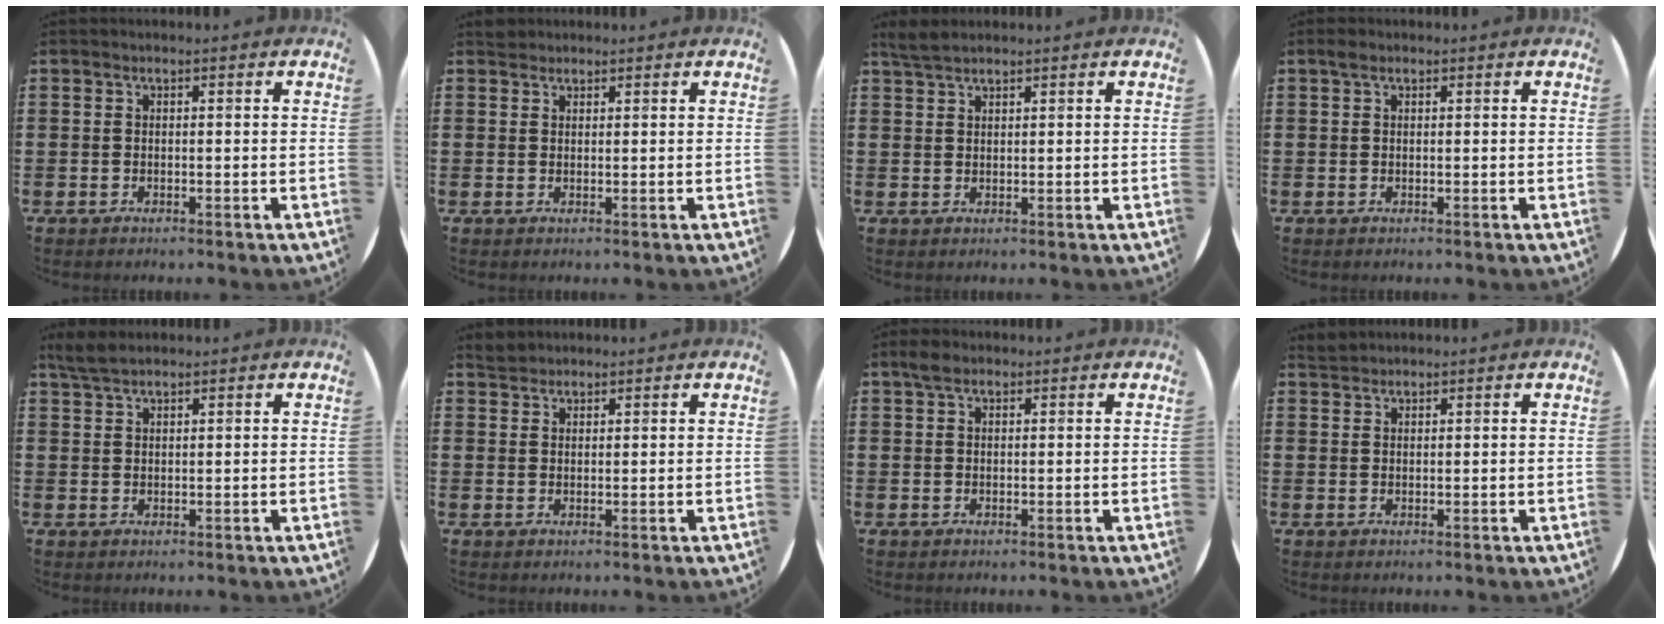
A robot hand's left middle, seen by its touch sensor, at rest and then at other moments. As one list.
[{"total": 1.2, "force": [1.1, 0.4, -0.1], "torque": [0.009, 0.000, 0.020]}, {"total": 2.2, "force": [2.0, 0.5, 0.8], "torque": [-0.018, 0.006, 0.038]}, {"total": 0.8, "force": [0.6, 0.5, 0.3], "torque": [0.002, 0.002, 0.009]}, {"total": 3.0, "force": [2.6, 0.7, 1.3], "torque": [-0.029, 0.007, 0.049]}, {"total": 1.9, "force": [1.8, 0.6, 0.0], "torque": [0.006, 0.003, 0.034]}, {"total": 1.9, "force": [1.4, 1.0, 0.7], "torque": [-0.008, 0.004, 0.025]}, {"total": 1.5, "force": [1.5, 0.3, -0.1], "torque": [-0.001, 0.004, 0.029]}]